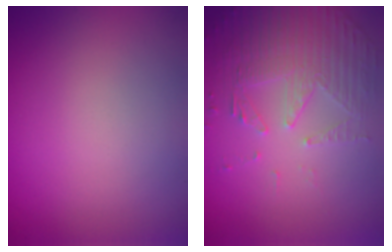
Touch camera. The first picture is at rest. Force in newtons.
{"total": 5.3, "press": 3.7, "slide": 3.8}